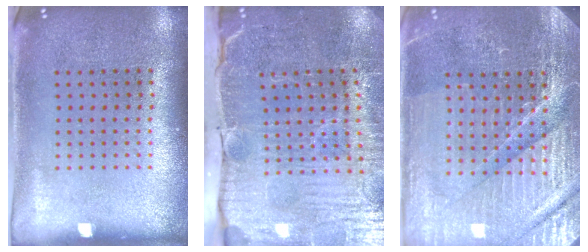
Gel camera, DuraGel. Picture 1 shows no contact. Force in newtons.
{"total": 4.3, "press": 4.0, "slide": 1.6}
{"total": 4.8, "press": 4.6, "slide": 1.6}